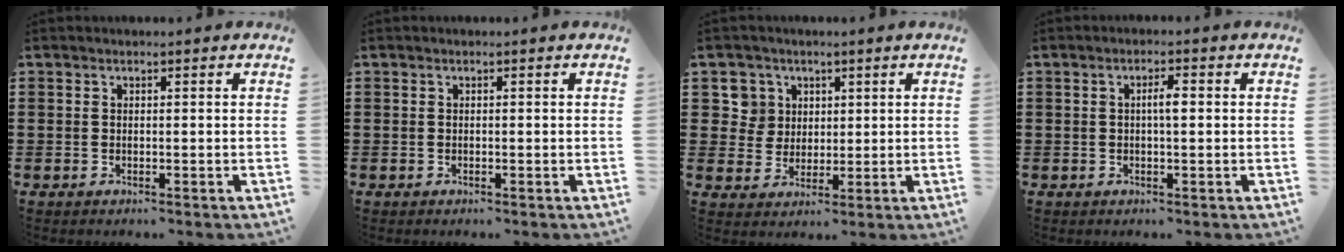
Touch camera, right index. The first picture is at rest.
{"total": 0.0}
{"total": 5.4, "force": [2.1, 5.0, 0.4], "torque": [-0.029, 0.014, 0.037]}
{"total": 2.4, "force": [0.1, 0.5, 2.4], "torque": [-0.046, 0.000, 0.001]}